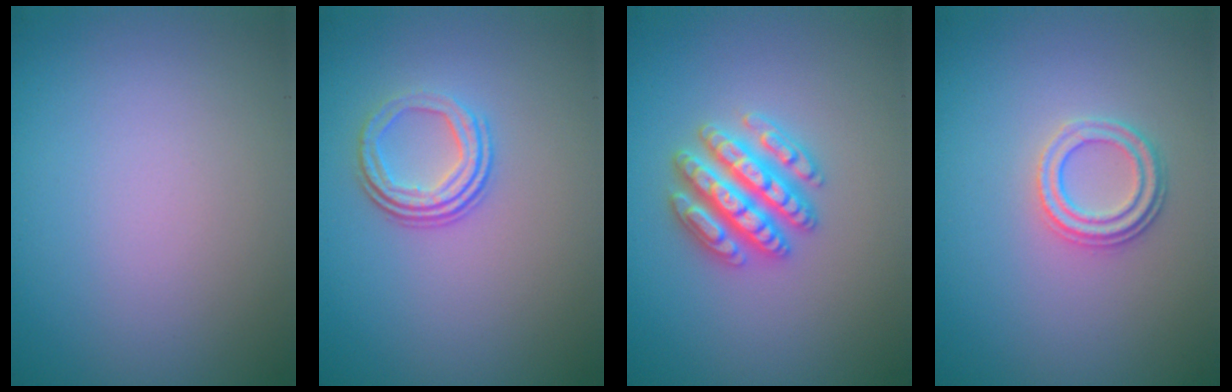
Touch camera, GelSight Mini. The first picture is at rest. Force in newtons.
{"total": 3.2, "press": 2.3, "slide": 2.1}
{"total": 4.6, "press": 4.6, "slide": 0.8}
{"total": 2.4, "press": 2.0, "slide": 1.2}